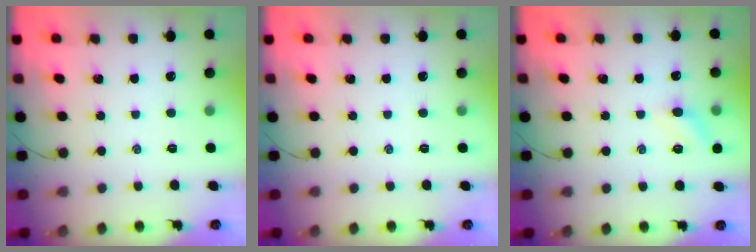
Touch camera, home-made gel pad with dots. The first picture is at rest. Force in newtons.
{"total": 0.0}
{"total": 6.5, "press": 6.2, "slide": 2.0}